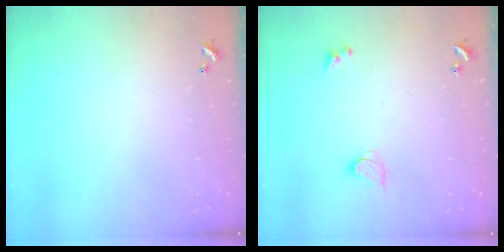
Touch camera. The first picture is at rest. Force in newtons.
{"total": 2.7, "press": 2.7, "slide": 0.3}